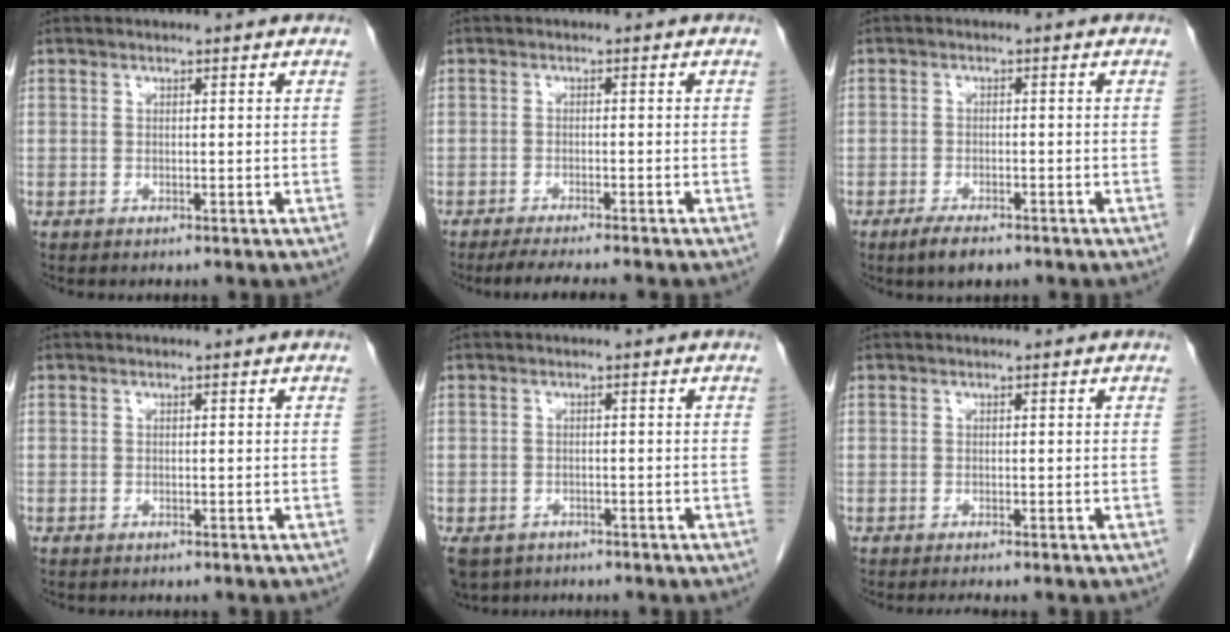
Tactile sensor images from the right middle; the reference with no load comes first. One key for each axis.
{"total": 6.1, "fx": -5.2, "fy": 0.0, "fz": 3.1, "tx": -0.036, "ty": -0.014, "tz": -0.082}
{"total": 3.6, "fx": -2.6, "fy": 1.1, "fz": 2.2, "tx": -0.047, "ty": -0.006, "tz": -0.040}
{"total": 0.6, "fx": -0.5, "fy": 0.3, "fz": 0.0, "tx": -0.009, "ty": 0.002, "tz": -0.010}
{"total": 6.7, "fx": -4.8, "fy": 4.3, "fz": 1.8, "tx": -0.039, "ty": -0.005, "tz": -0.076}
{"total": 1.5, "fx": -1.3, "fy": -0.2, "fz": 0.7, "tx": -0.010, "ty": -0.002, "tz": -0.017}